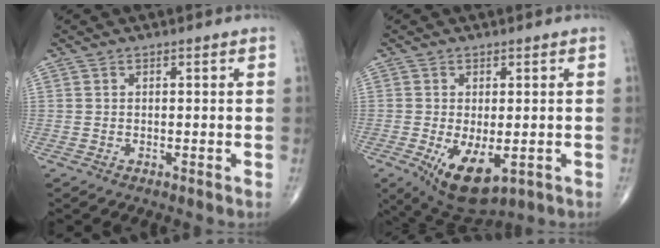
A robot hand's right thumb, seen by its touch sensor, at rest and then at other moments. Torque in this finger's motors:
{"motor_torque": [0.16, 0.08, 0.56, 0.35, 0.25]}